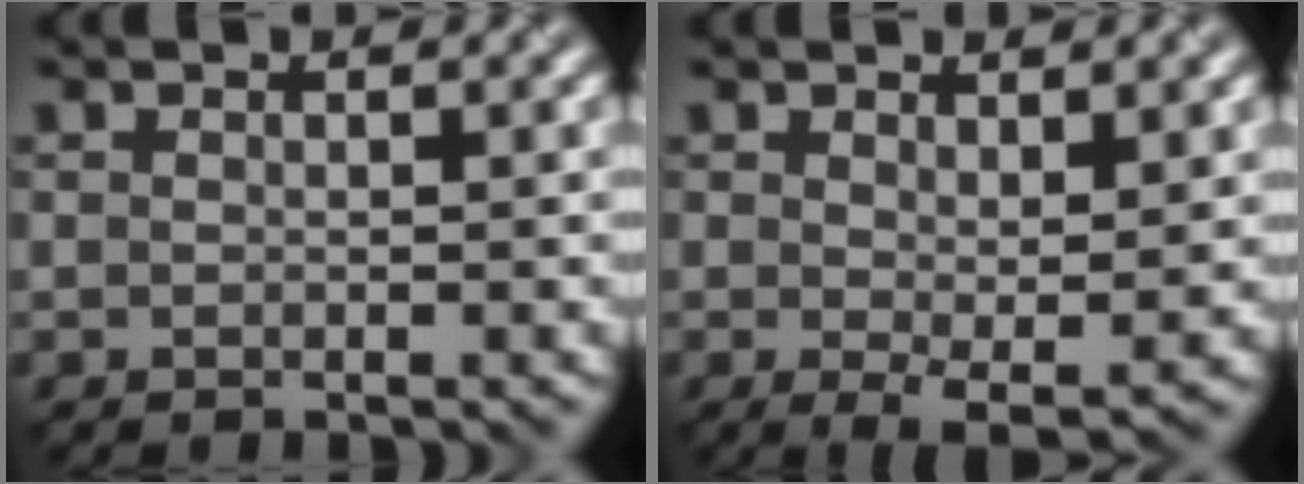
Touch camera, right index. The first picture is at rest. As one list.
[{"total": 2.8, "force": [0.6, 0.9, 2.6], "torque": [-0.045, -0.011, 0.014]}]